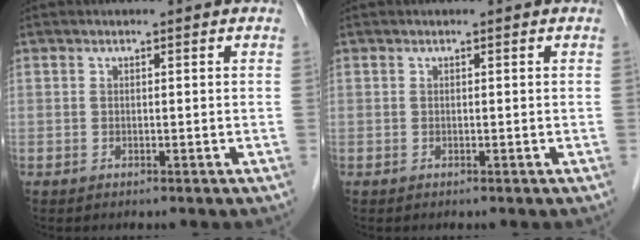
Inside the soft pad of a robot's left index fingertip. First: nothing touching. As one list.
[{"total": 0.0}]